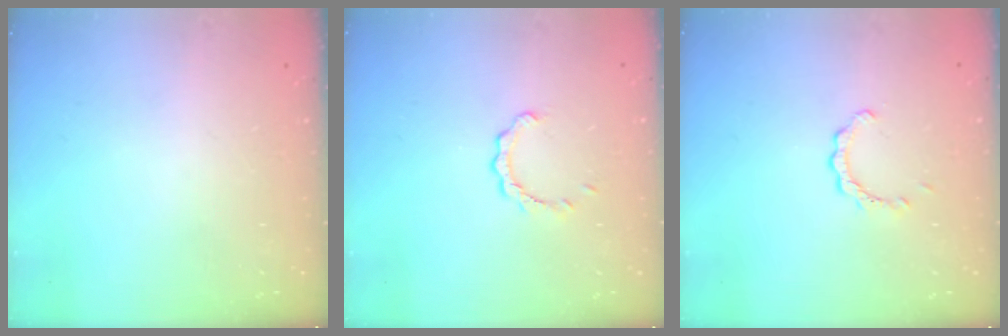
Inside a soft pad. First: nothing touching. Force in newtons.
{"total": 2.7, "press": 2.7, "slide": 0.3}
{"total": 2.2, "press": 2.2, "slide": 0.2}